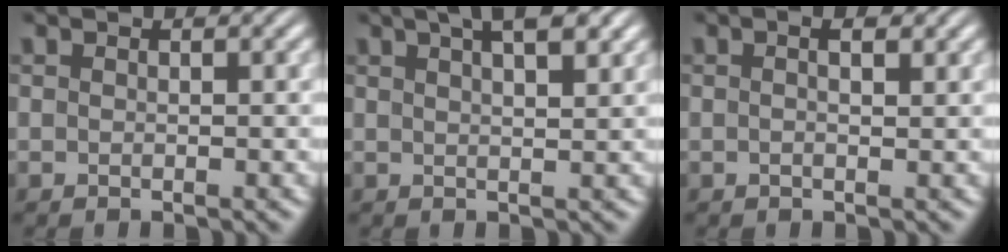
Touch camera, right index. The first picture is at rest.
{"total": 5.7, "force": [3.4, 1.9, 4.1], "torque": [-0.054, 0.016, 0.050]}
{"total": 1.4, "force": [0.3, 0.4, 1.3], "torque": [-0.015, 0.003, -0.001]}